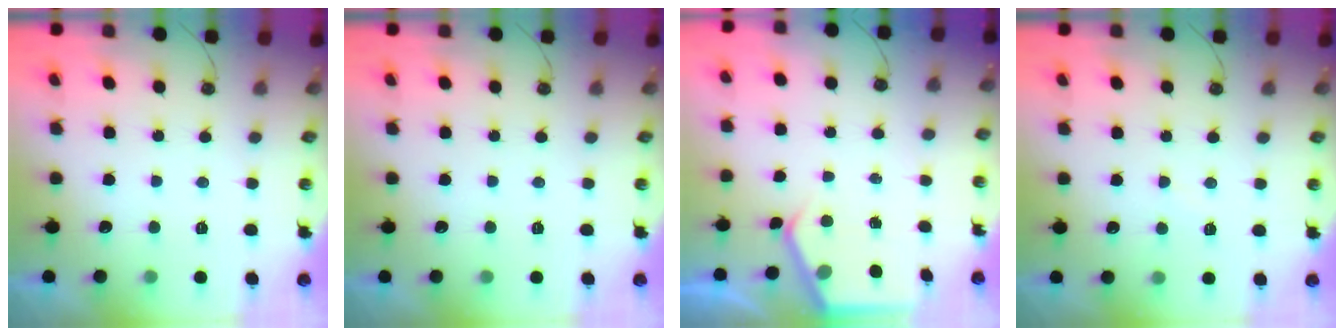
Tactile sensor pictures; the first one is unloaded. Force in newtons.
{"total": 0.0}
{"total": 3.3, "press": 3.2, "slide": 0.5}
{"total": 3.9, "press": 3.8, "slide": 0.5}